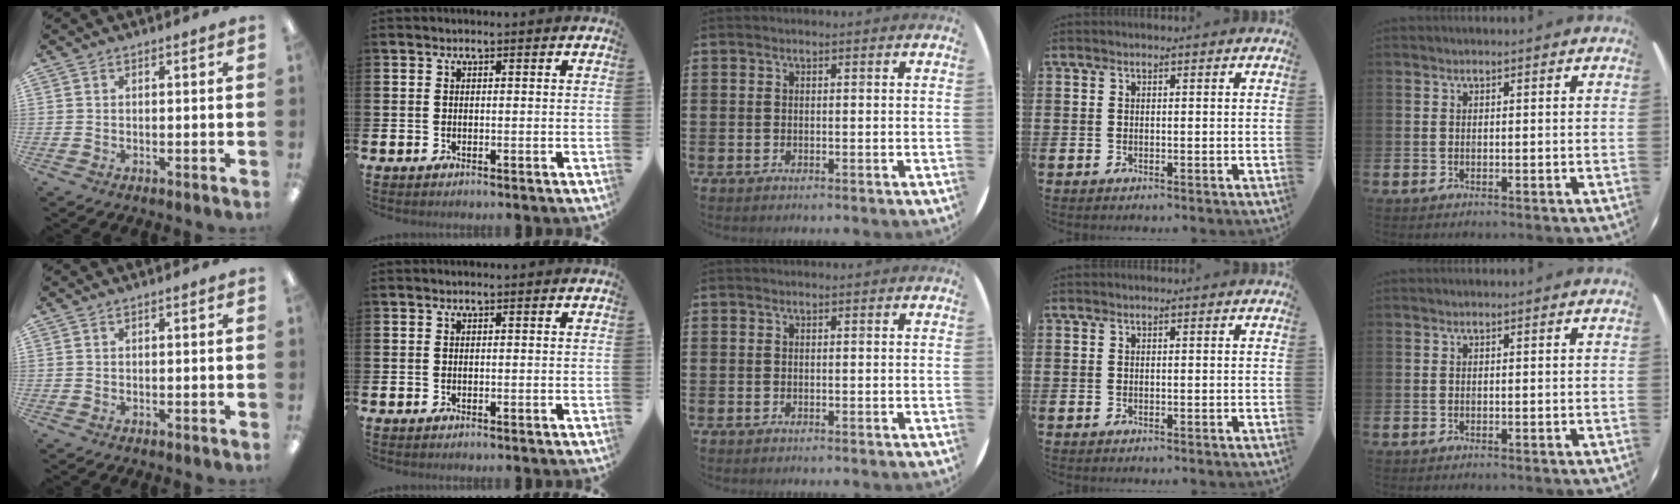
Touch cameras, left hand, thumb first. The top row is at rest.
{}